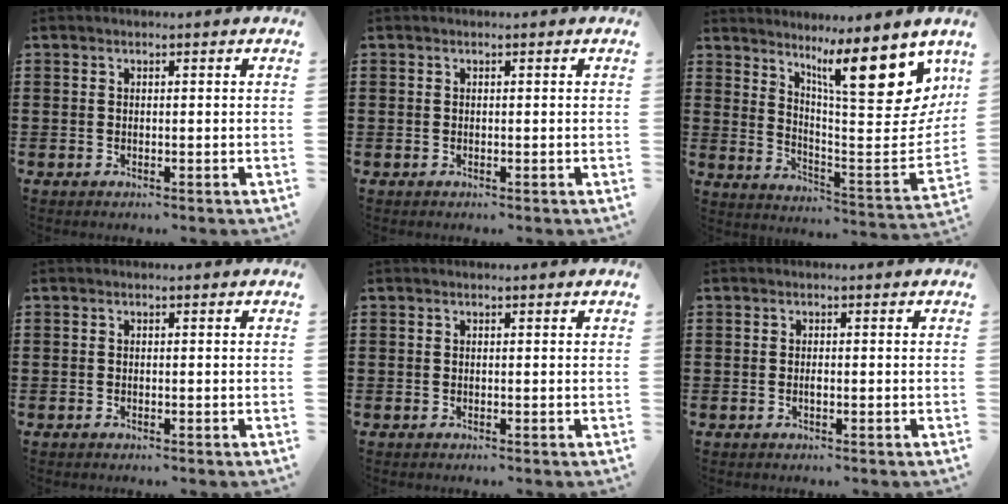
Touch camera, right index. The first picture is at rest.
{"total": 0.0}
{"total": 13.7, "force": [8.2, 3.2, 10.6], "torque": [-0.166, -0.055, 0.131]}
{"total": 0.0}
{"total": 0.0}
{"total": 0.7, "force": [-0.2, 0.2, 0.6], "torque": [-0.014, -0.004, -0.002]}